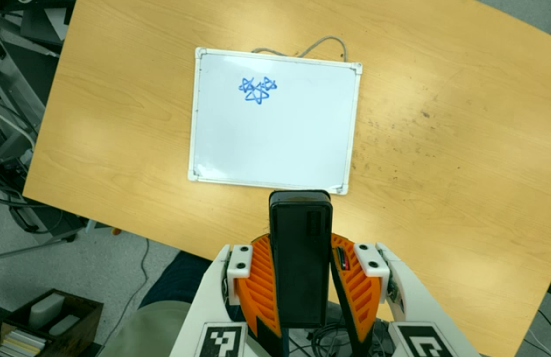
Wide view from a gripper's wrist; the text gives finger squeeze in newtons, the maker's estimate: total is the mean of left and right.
{"total": 9.1, "left": 7.5, "right": 10.8}